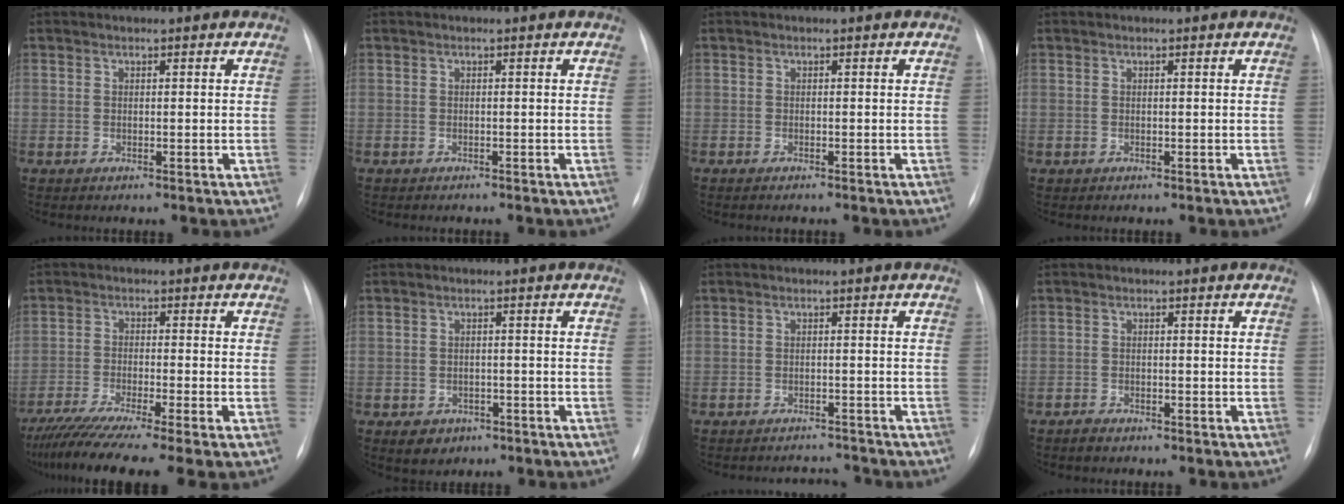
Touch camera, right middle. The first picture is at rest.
{"total": 0.9, "force": [-0.8, 0.2, 0.3], "torque": [-0.008, -0.002, -0.012]}
{"total": 1.1, "force": [-0.9, 0.1, 0.6], "torque": [-0.011, -0.004, -0.011]}
{"total": 0.0}
{"total": 12.5, "force": [-9.5, 0.0, 8.1], "torque": [-0.147, -0.037, -0.157]}
{"total": 3.2, "force": [-1.7, 2.5, 0.9], "torque": [-0.012, 0.006, -0.015]}
{"total": 3.9, "force": [-3.8, 0.2, -0.7], "torque": [0.009, 0.003, -0.054]}
{"total": 1.1, "force": [-1.0, 0.4, 0.1], "torque": [-0.007, -0.001, -0.019]}